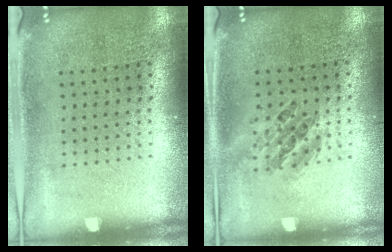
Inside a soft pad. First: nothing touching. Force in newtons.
{"total": 1.0, "press": 0.9, "slide": 0.5}